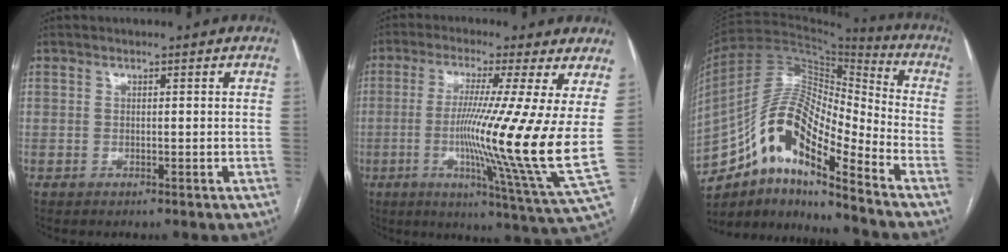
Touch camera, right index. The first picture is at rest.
{"total": 16.8, "force": [0.3, -1.9, 16.7], "torque": [-0.263, -0.033, -0.005]}
{"total": 16.5, "force": [-9.8, 4.1, 12.6], "torque": [-0.229, 0.037, -0.167]}